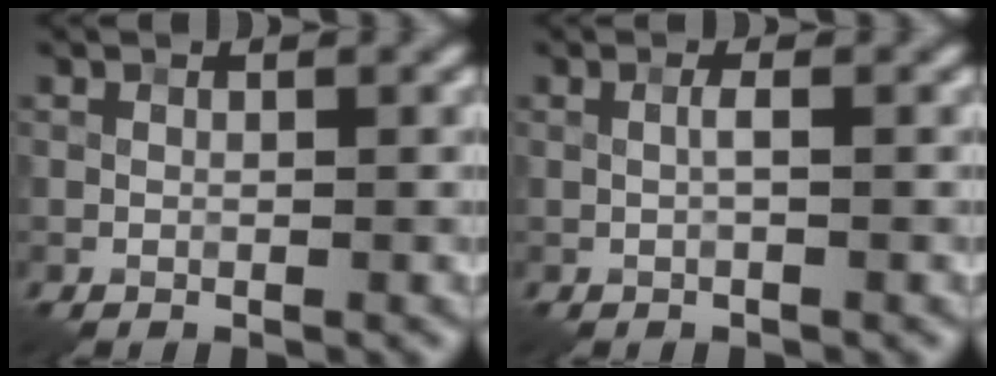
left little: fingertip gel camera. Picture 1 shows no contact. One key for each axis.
{"total": 0.8, "fx": -0.1, "fy": 0.0, "fz": 0.8, "tx": -0.015, "ty": 0.002, "tz": -0.002}